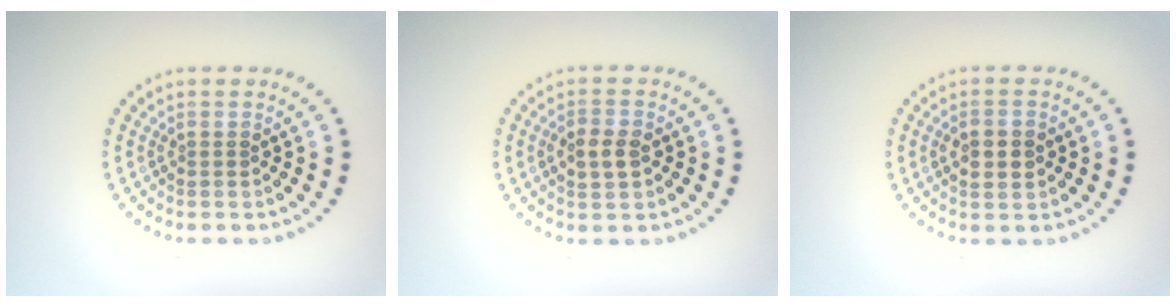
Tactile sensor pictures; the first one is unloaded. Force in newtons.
{"total": 2.6, "press": 2.6, "slide": 0.2}
{"total": 2.4, "press": 2.4, "slide": 0.2}